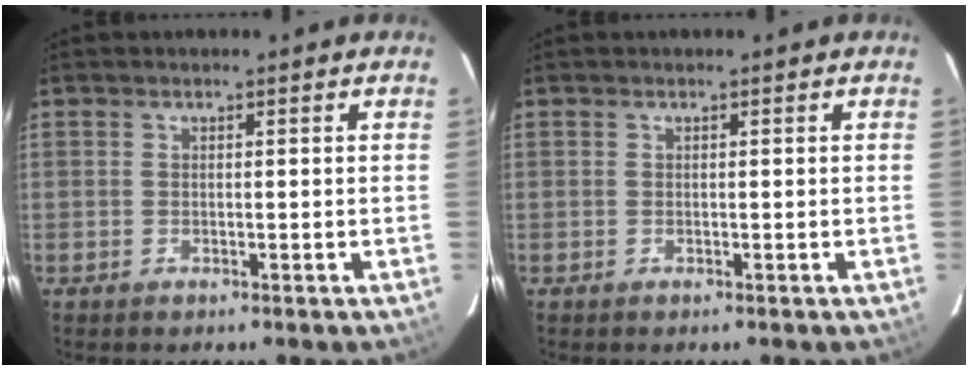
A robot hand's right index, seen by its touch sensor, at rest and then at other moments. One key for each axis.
{"total": 0.0}